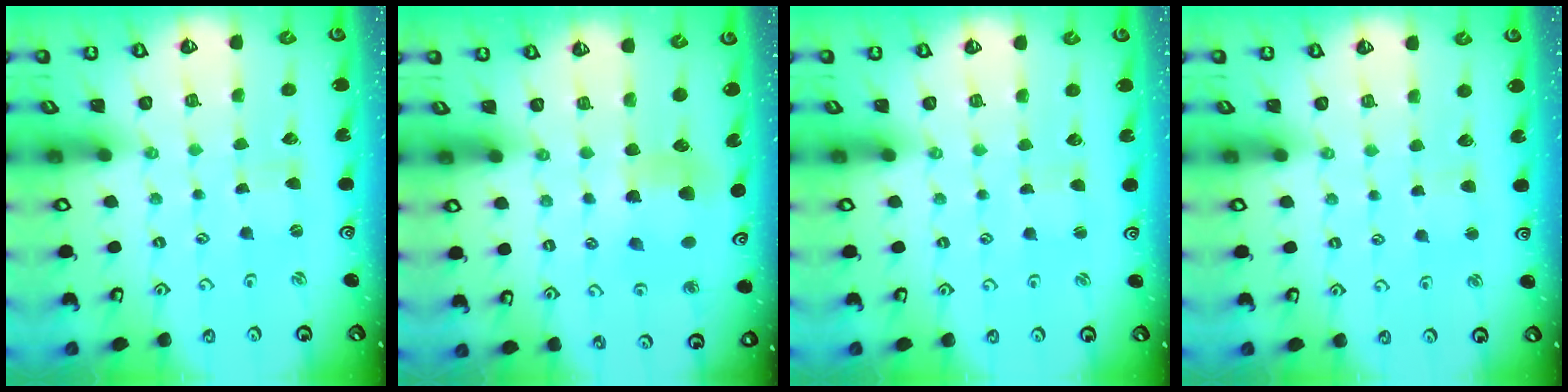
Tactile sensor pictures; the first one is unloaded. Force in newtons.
{"total": 7.5, "press": 7.4, "slide": 1.1}
{"total": 0.7, "press": 0.7, "slide": 0.1}
{"total": 2.6, "press": 2.6, "slide": 0.4}